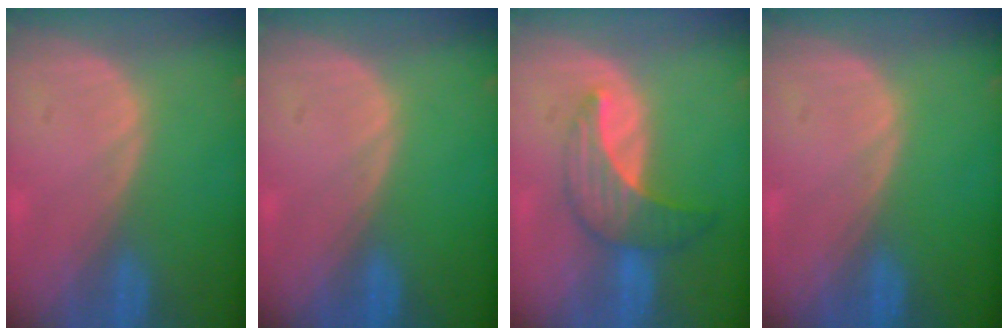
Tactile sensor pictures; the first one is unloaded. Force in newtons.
{"total": 0.0}
{"total": 7.3, "press": 6.6, "slide": 3.1}
{"total": 0.0}